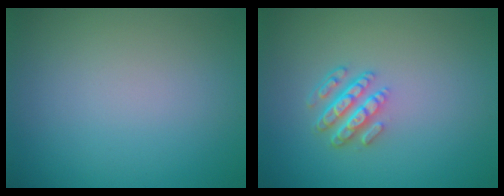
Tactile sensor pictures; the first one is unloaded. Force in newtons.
{"total": 4.0, "press": 2.8, "slide": 2.8}